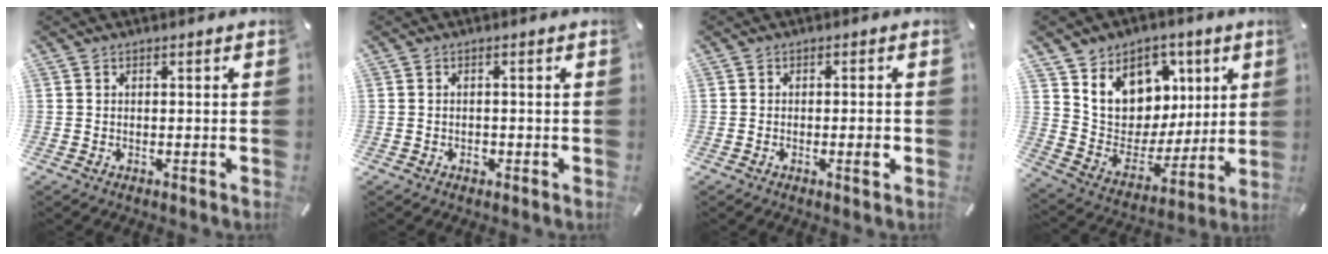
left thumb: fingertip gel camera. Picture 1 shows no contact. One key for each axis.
{"total": 1.2, "fx": -0.4, "fy": 0.9, "fz": 0.8, "tx": -0.016, "ty": 0.002, "tz": -0.008}
{"total": 2.3, "fx": -0.7, "fy": 0.5, "fz": 2.1, "tx": -0.037, "ty": 0.002, "tz": -0.014}
{"total": 13.2, "fx": 5.5, "fy": 11.4, "fz": 3.8, "tx": -0.065, "ty": -0.045, "tz": 0.110}